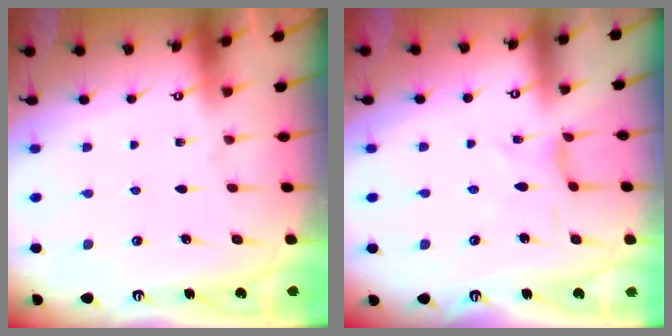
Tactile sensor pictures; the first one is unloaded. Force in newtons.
{"total": 1.8, "press": 1.8, "slide": 0.3}